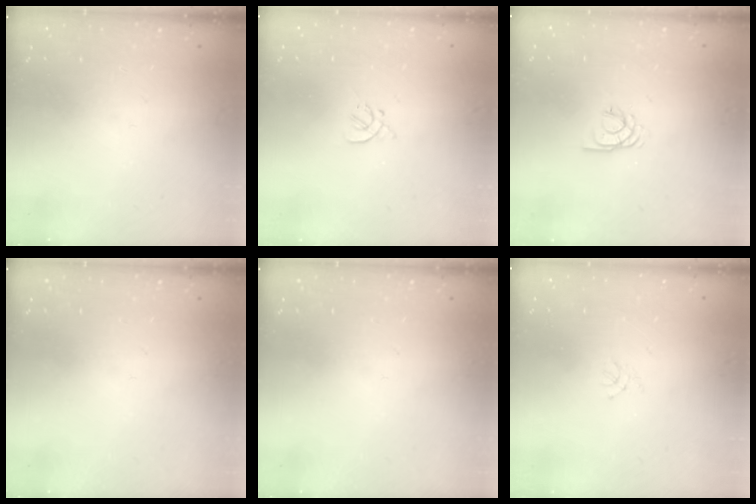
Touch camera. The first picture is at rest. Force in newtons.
{"total": 1.4, "press": 1.3, "slide": 0.5}
{"total": 2.8, "press": 2.7, "slide": 0.3}
{"total": 0.0}
{"total": 0.0}
{"total": 1.5, "press": 1.4, "slide": 0.4}